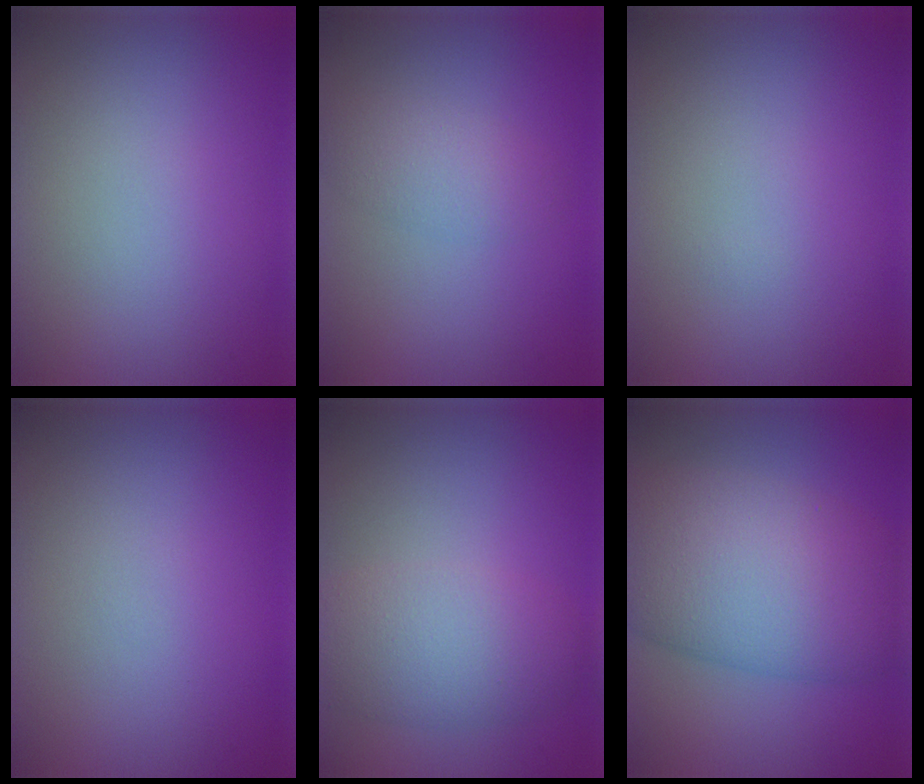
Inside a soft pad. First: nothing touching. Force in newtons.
{"total": 2.4, "press": 2.4, "slide": 0.1}
{"total": 0.0}
{"total": 0.0}
{"total": 5.4, "press": 5.4, "slide": 0.5}
{"total": 11.2, "press": 11.2, "slide": 0.4}